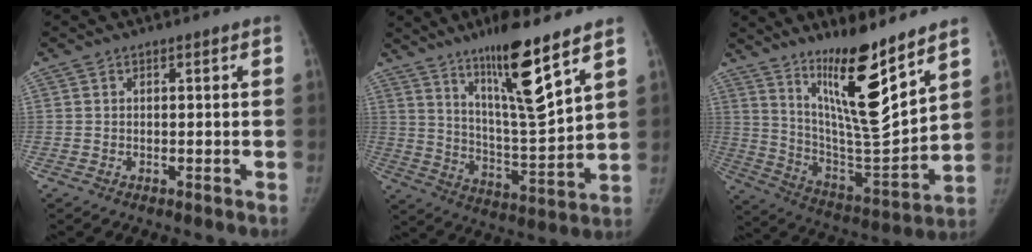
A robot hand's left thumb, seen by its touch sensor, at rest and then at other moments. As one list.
[{"total": 15.7, "force": [10.1, 1.7, 11.9], "torque": [-0.193, -0.073, 0.182]}, {"total": 18.4, "force": [12.3, 3.0, 13.4], "torque": [-0.193, -0.094, 0.223]}]